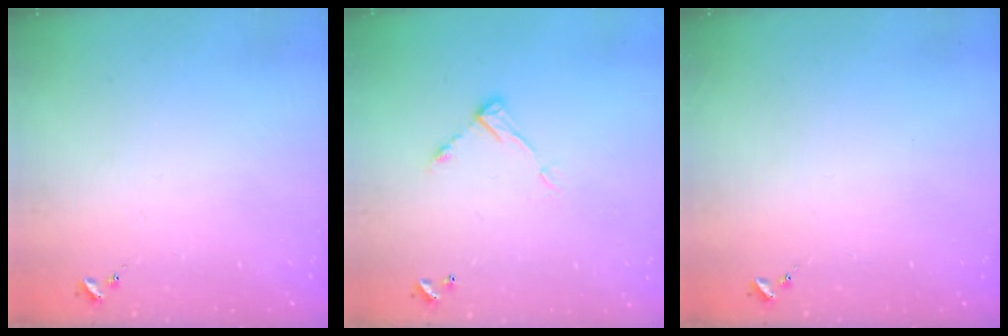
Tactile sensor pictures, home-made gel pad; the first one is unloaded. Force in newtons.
{"total": 7.9, "press": 7.9, "slide": 0.3}
{"total": 0.0}